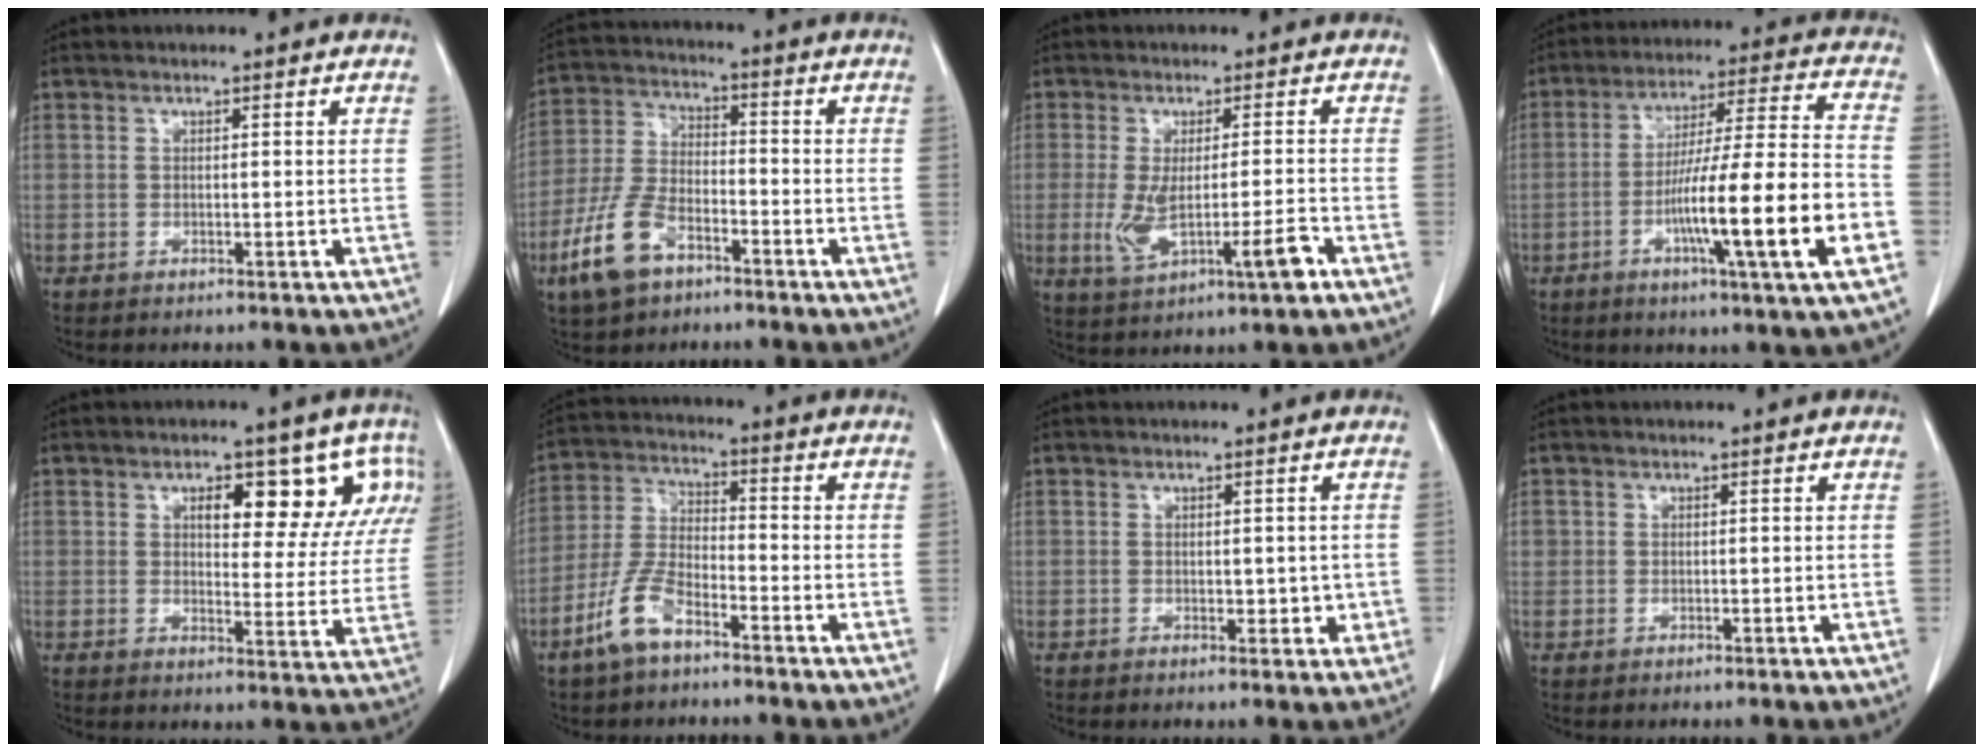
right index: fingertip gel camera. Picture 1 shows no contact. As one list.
[{"total": 10.1, "force": [-5.8, 5.0, 6.6], "torque": [-0.162, 0.000, -0.113]}, {"total": 8.1, "force": [-2.5, 1.2, 7.7], "torque": [-0.137, -0.006, -0.033]}, {"total": 18.3, "force": [-5.9, -0.1, 17.3], "torque": [-0.273, -0.002, -0.093]}, {"total": 11.6, "force": [5.4, 5.1, 8.9], "torque": [-0.086, 0.011, 0.068]}, {"total": 7.9, "force": [-5.1, 2.8, 5.4], "torque": [-0.130, -0.002, -0.106]}, {"total": 2.7, "force": [-0.1, 1.7, 2.1], "torque": [-0.019, 0.003, 0.007]}, {"total": 0.9, "force": [0.3, 0.9, 0.1], "torque": [0.008, 0.007, 0.005]}]